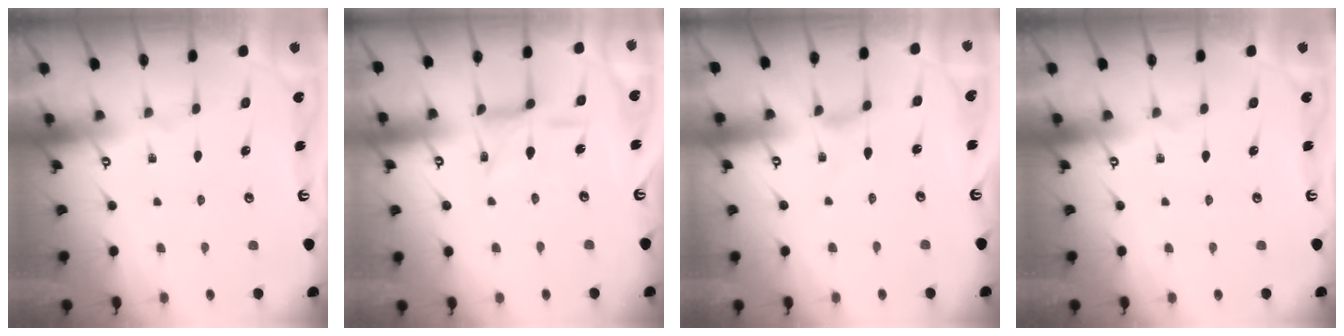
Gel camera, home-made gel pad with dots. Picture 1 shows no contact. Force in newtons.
{"total": 7.7, "press": 7.6, "slide": 0.6}
{"total": 0.0}
{"total": 0.0}